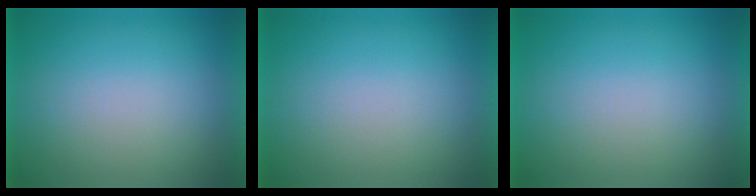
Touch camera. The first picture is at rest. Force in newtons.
{"total": 1.3}
{"total": 0.0}